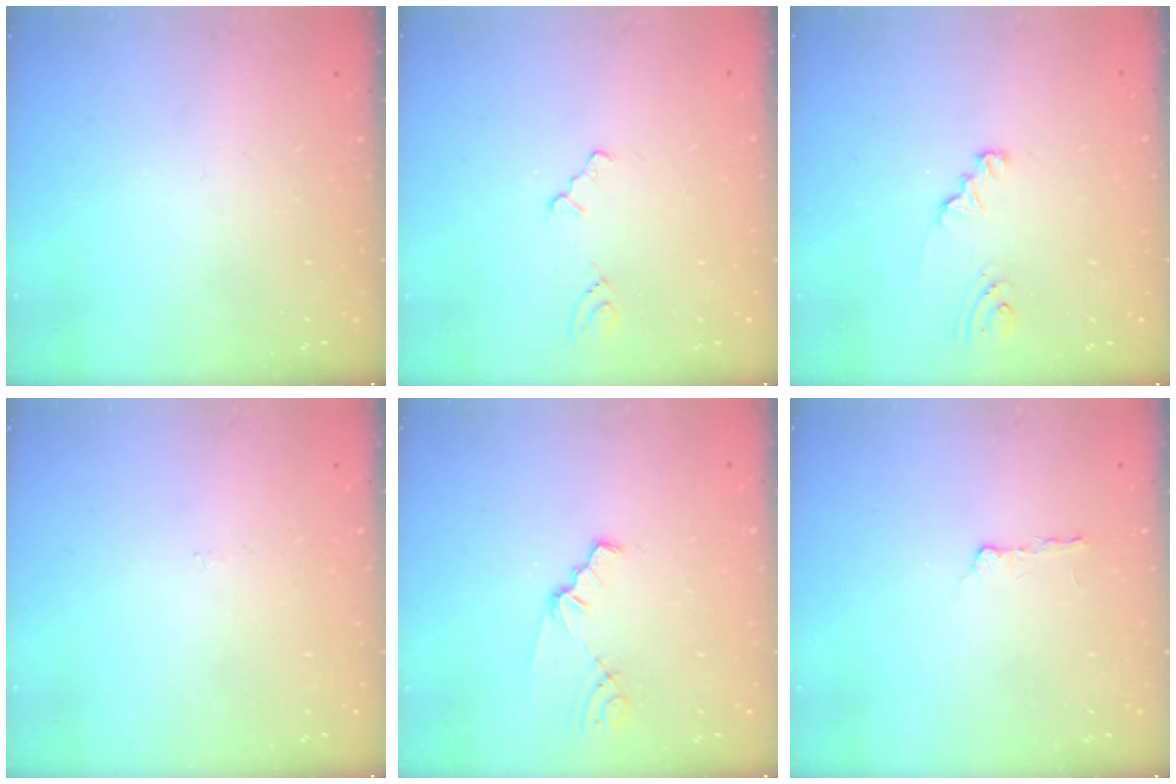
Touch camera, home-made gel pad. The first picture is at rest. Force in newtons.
{"total": 2.2, "press": 2.2, "slide": 0.4}
{"total": 1.7, "press": 1.7, "slide": 0.1}
{"total": 0.0}
{"total": 1.5, "press": 1.5, "slide": 0.3}
{"total": 2.4, "press": 2.3, "slide": 0.4}